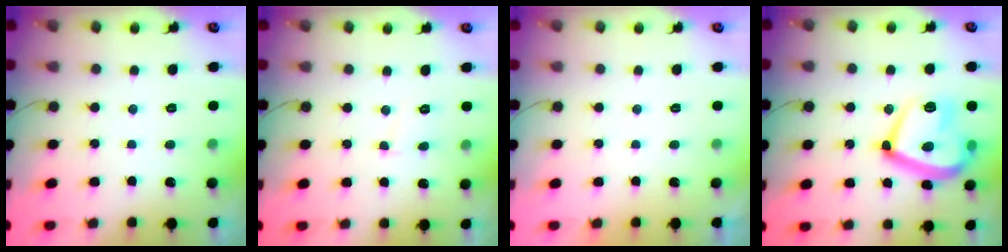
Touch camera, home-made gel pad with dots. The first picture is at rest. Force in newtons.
{"total": 2.8, "press": 2.8, "slide": 0.2}
{"total": 2.1, "press": 2.1, "slide": 0.4}
{"total": 19.5, "press": 19.5, "slide": 1.5}